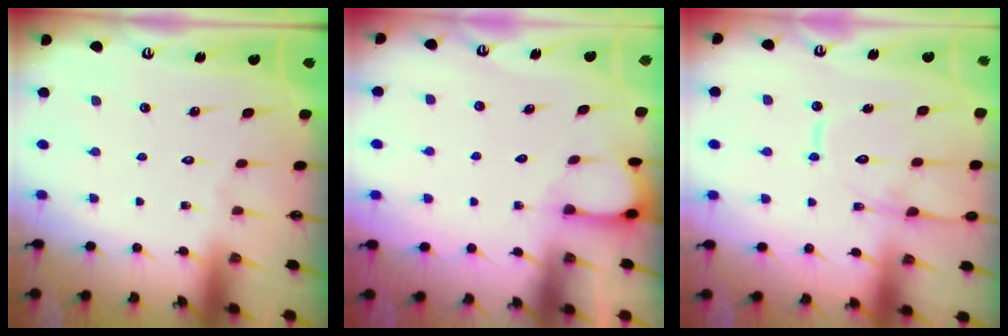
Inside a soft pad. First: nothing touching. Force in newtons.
{"total": 2.3, "press": 2.2, "slide": 0.4}
{"total": 13.1, "press": 13.1, "slide": 1.4}